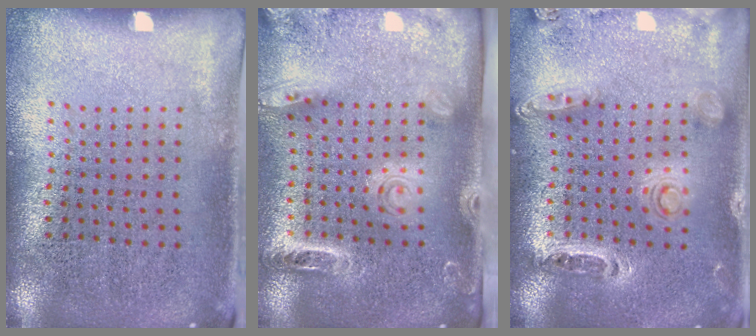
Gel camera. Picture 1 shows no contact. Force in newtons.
{"total": 2.6, "press": 2.0, "slide": 1.6}
{"total": 1.4, "press": 1.4, "slide": 0.3}